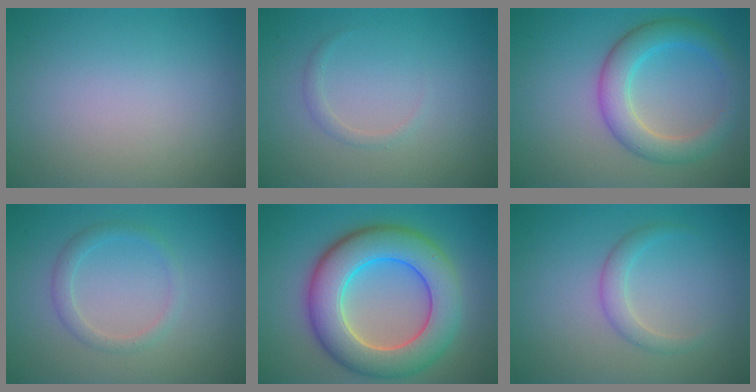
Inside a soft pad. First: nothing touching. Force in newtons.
{"total": 0.8, "press": 0.8, "slide": 0.2}
{"total": 4.6, "press": 4.6, "slide": 0.1}
{"total": 1.6, "press": 1.6, "slide": 0.1}
{"total": 9.7, "press": 9.7, "slide": 0.7}
{"total": 1.7, "press": 1.7, "slide": 0.0}